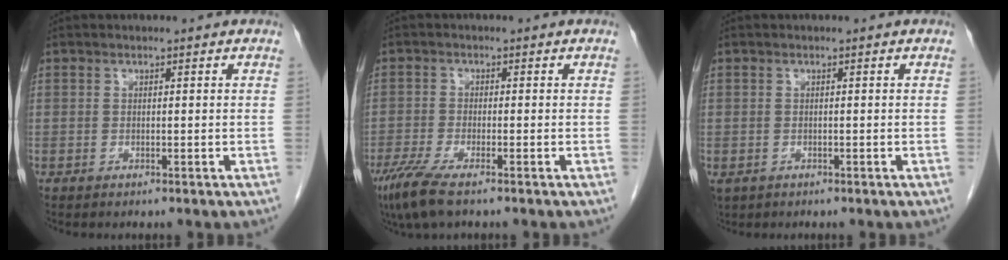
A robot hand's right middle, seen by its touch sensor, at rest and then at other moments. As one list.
[{"total": 5.8, "force": [-4.0, 0.7, 4.1], "torque": [-0.084, -0.018, -0.072]}, {"total": 2.2, "force": [-0.9, 1.7, 1.0], "torque": [-0.024, -0.003, -0.007]}]